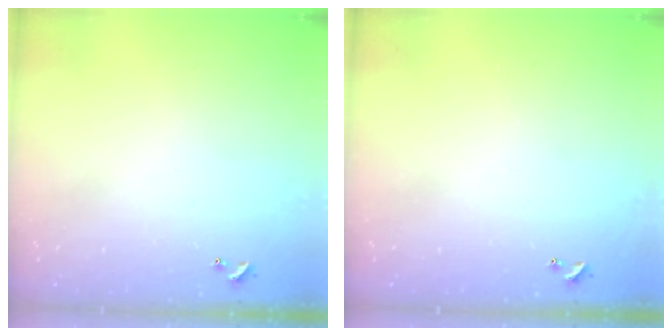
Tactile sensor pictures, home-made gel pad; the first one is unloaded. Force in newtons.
{"total": 0.0}